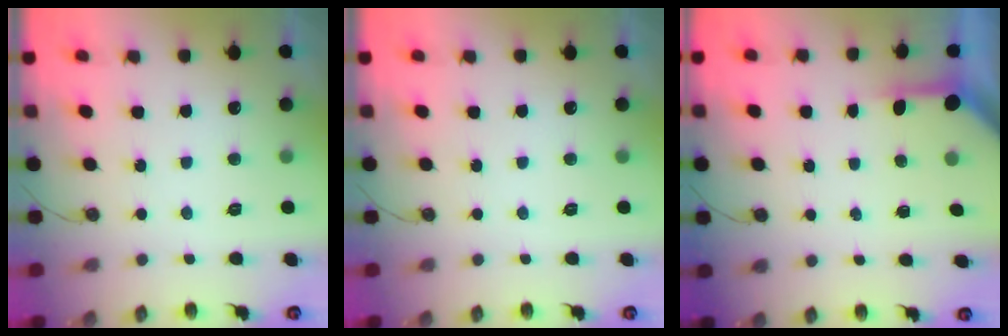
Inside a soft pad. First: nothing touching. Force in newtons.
{"total": 0.0}
{"total": 3.3, "press": 3.3, "slide": 0.4}